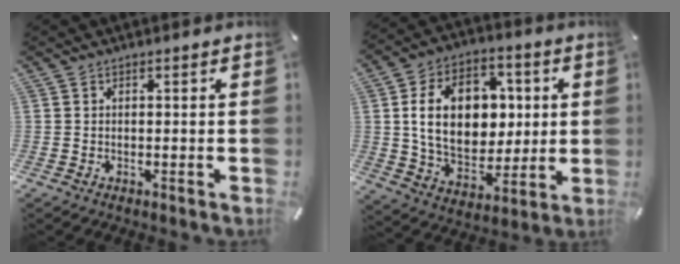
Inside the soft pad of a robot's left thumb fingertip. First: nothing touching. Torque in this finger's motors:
{"motor_torque": [1.94, 2.57, 1.46, 0.74, 0.59]}